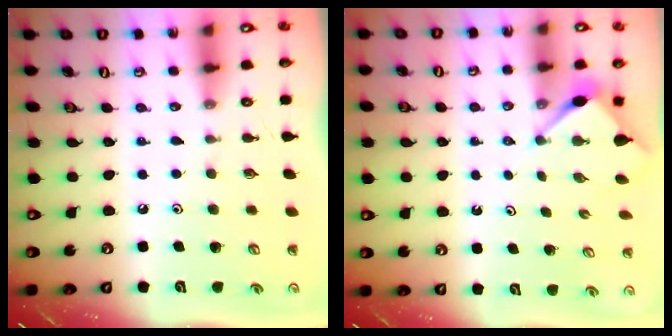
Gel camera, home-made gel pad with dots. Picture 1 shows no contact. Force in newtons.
{"total": 3.2, "press": 3.2, "slide": 0.3}